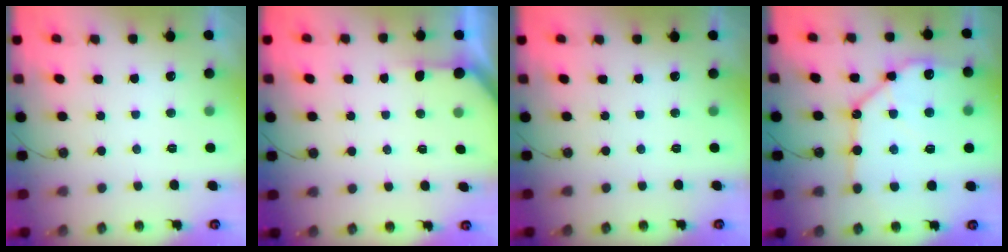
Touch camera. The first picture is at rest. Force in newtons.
{"total": 2.9, "press": 2.9, "slide": 0.2}
{"total": 0.0}
{"total": 17.5, "press": 17.3, "slide": 2.1}